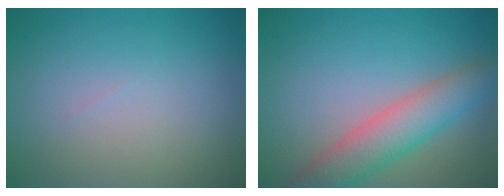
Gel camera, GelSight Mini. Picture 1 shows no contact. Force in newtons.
{"total": 5.4, "press": 5.4, "slide": 0.4}